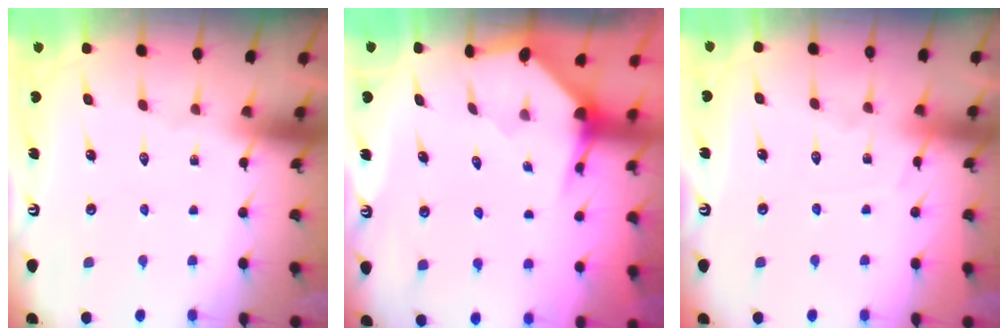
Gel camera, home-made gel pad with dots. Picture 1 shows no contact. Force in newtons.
{"total": 3.2, "press": 3.2, "slide": 0.3}
{"total": 6.0, "press": 6.0, "slide": 0.8}